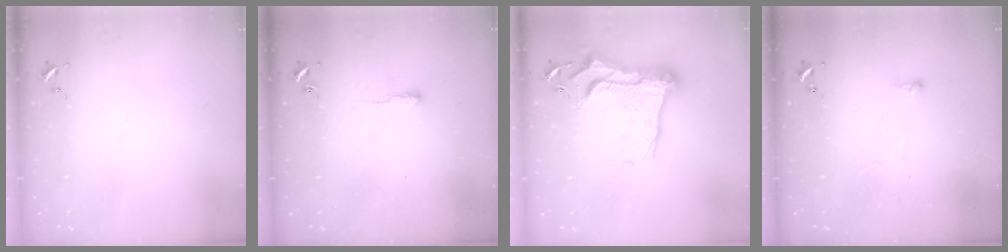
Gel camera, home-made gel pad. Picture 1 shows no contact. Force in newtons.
{"total": 4.7, "press": 4.7, "slide": 0.3}
{"total": 24.9, "press": 24.8, "slide": 1.8}
{"total": 2.9, "press": 2.9, "slide": 0.4}